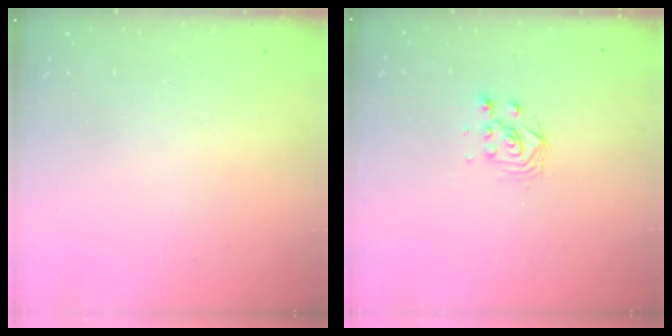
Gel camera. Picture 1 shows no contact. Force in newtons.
{"total": 2.8, "press": 2.5, "slide": 1.3}